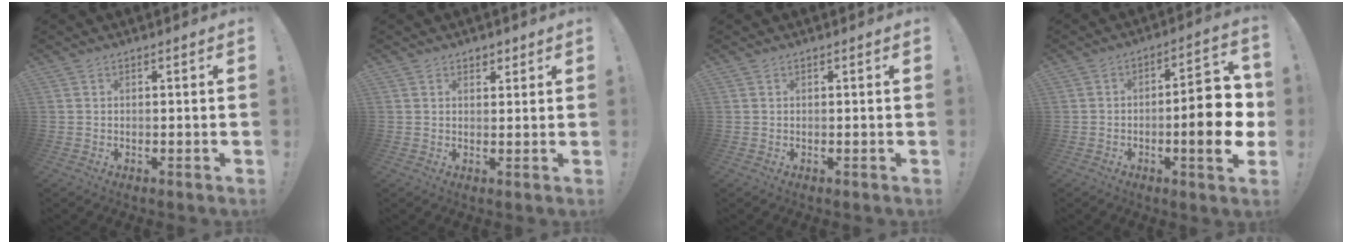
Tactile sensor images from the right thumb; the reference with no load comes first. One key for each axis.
{"total": 2.2, "fx": 1.5, "fy": 1.6, "fz": 0.5, "tx": 0.002, "ty": -0.007, "tz": 0.024}
{"total": 0.0}
{"total": 14.1, "fx": -2.2, "fy": 4.0, "fz": 13.4, "tx": -0.166, "ty": 0.001, "tz": -0.037}